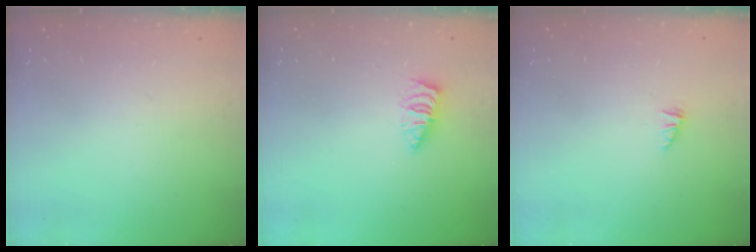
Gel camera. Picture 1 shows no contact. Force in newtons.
{"total": 2.5, "press": 2.5, "slide": 0.3}
{"total": 0.7, "press": 0.6, "slide": 0.2}